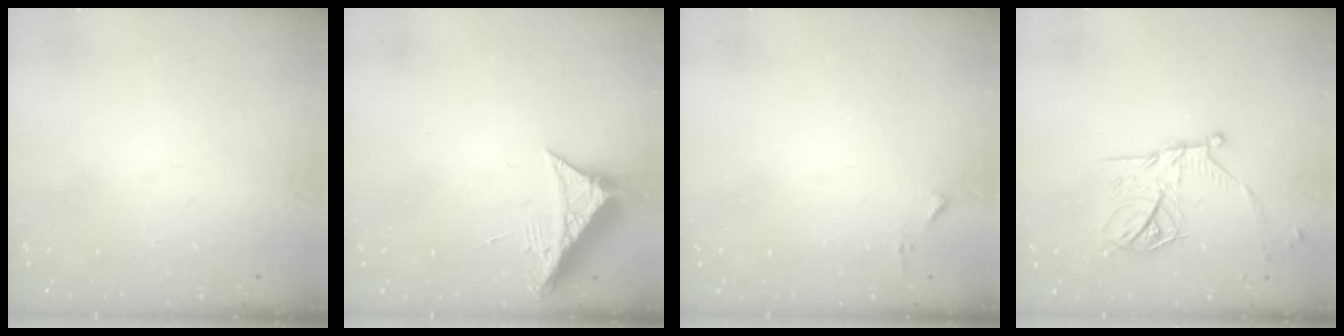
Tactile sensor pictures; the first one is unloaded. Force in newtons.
{"total": 7.7, "press": 7.7, "slide": 0.4}
{"total": 3.7, "press": 3.7, "slide": 0.5}
{"total": 16.4, "press": 16.4, "slide": 0.9}